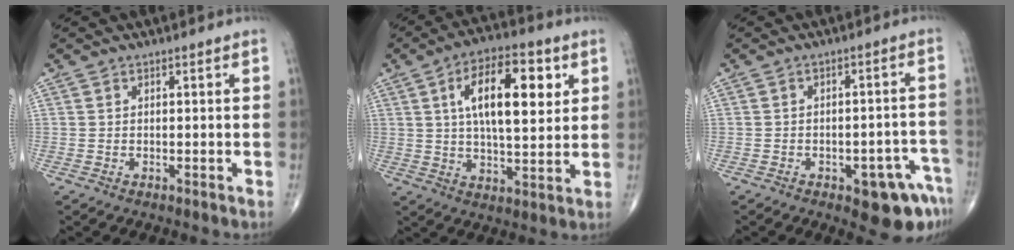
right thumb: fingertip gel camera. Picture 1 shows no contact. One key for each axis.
{"total": 15.4, "fx": 4.6, "fy": 6.4, "fz": 13.3, "tx": -0.195, "ty": -0.005, "tz": 0.071}
{"total": 9.5, "fx": -5.1, "fy": 3.8, "fz": 7.0, "tx": -0.060, "ty": 0.037, "tz": -0.056}